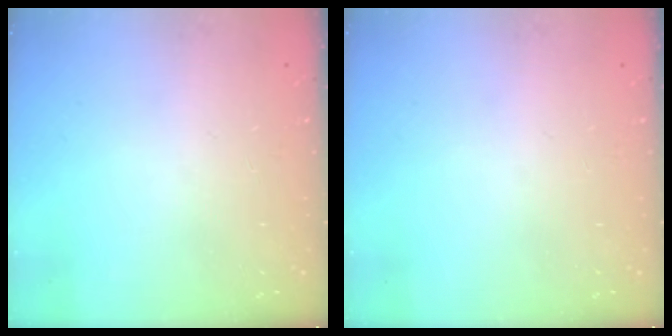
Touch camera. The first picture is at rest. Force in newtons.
{"total": 0.0}